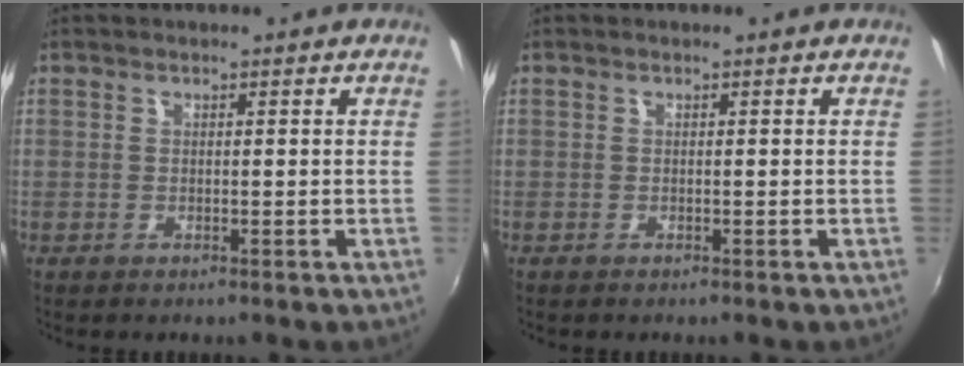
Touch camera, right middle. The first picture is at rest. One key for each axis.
{"total": 0.0}